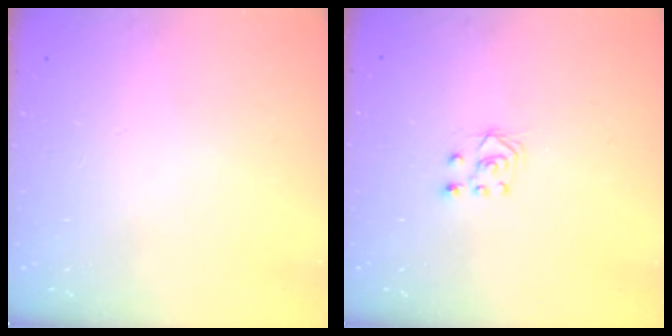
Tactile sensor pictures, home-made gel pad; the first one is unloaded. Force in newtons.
{"total": 3.9, "press": 3.8, "slide": 0.7}